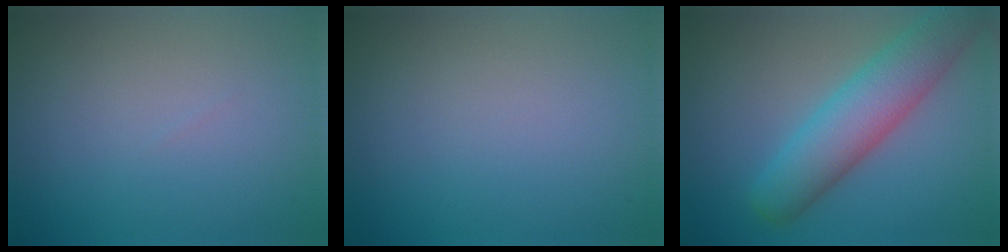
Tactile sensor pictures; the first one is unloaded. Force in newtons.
{"total": 0.0}
{"total": 6.4, "press": 6.4, "slide": 0.4}